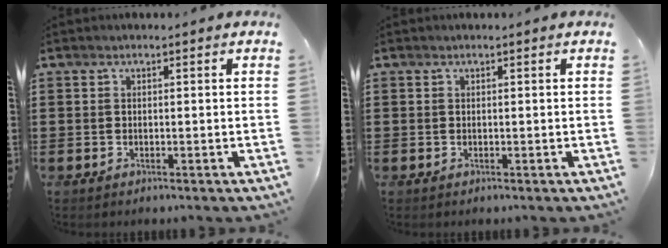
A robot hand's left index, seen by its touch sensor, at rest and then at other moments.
{"total": 0.0}